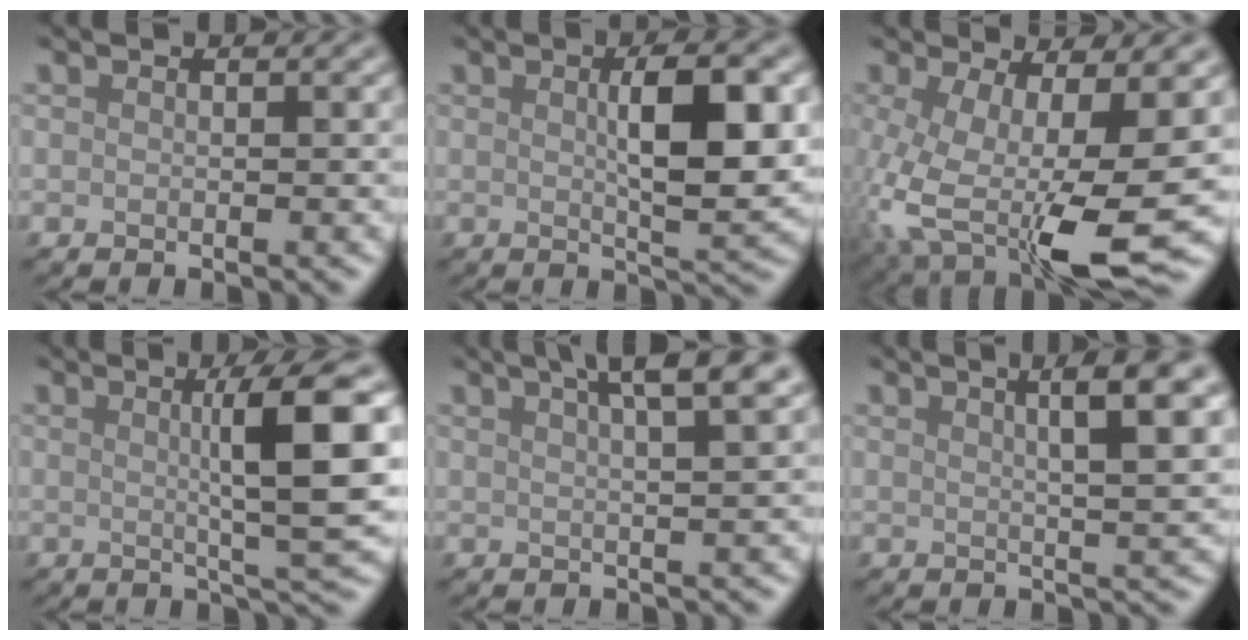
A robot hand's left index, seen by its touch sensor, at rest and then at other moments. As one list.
[{"total": 6.6, "force": [0.9, 1.5, 6.3], "torque": [-0.092, 0.005, 0.016]}, {"total": 12.2, "force": [-2.3, 5.2, 10.8], "torque": [-0.205, -0.035, -0.029]}, {"total": 7.9, "force": [1.2, 1.1, 7.7], "torque": [-0.107, 0.010, 0.020]}, {"total": 6.6, "force": [3.8, 1.7, 5.1], "torque": [-0.043, 0.034, 0.021]}, {"total": 6.1, "force": [2.4, 1.3, 5.5], "torque": [-0.057, 0.015, 0.030]}]